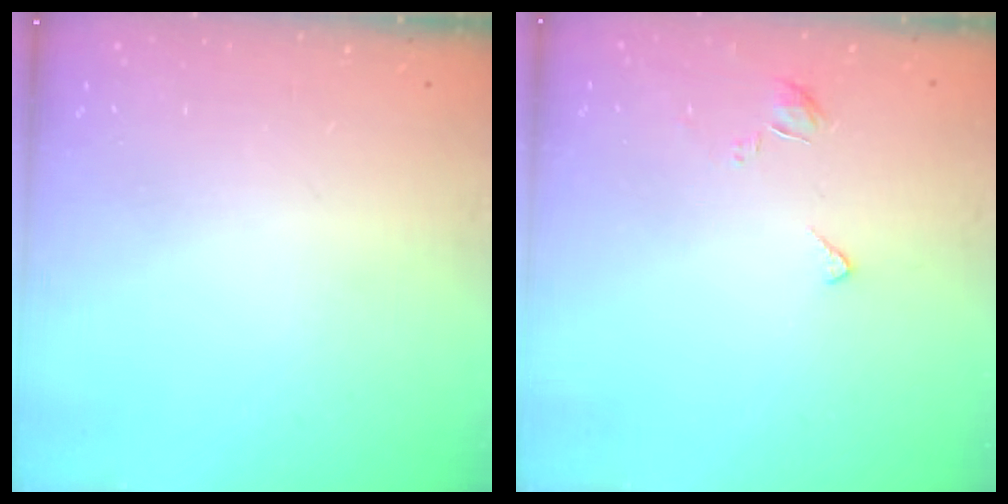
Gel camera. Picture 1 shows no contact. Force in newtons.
{"total": 2.7, "press": 2.7, "slide": 0.5}